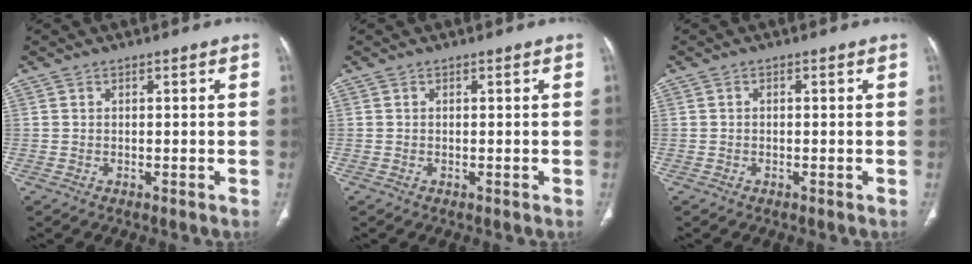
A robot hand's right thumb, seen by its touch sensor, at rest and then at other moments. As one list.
[{"total": 0.0}, {"total": 0.0}]